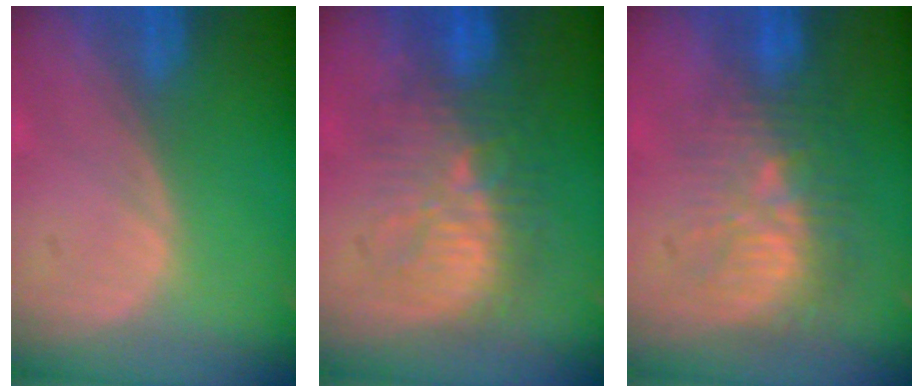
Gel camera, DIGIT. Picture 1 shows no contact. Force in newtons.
{"total": 9.2, "press": 9.0, "slide": 2.0}
{"total": 9.8, "press": 8.8, "slide": 4.3}